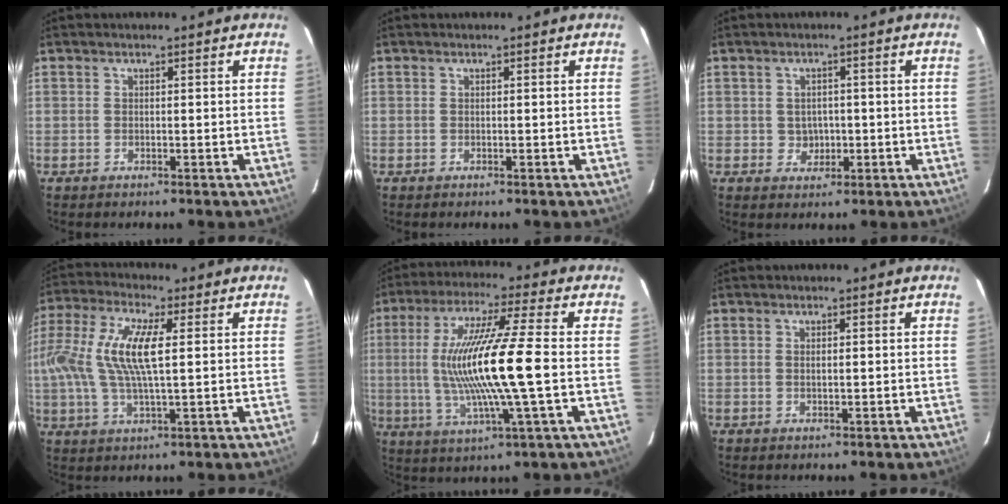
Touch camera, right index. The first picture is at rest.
{"total": 0.0}
{"total": 3.1, "force": [-0.3, 3.0, 0.8], "torque": [-0.013, 0.007, 0.004]}
{"total": 14.5, "force": [1.9, 4.4, 13.7], "torque": [-0.268, 0.008, 0.030]}
{"total": 17.1, "force": [-0.7, 0.5, 17.1], "torque": [-0.319, -0.008, -0.007]}
{"total": 1.0, "force": [0.1, 0.3, 0.9], "torque": [-0.016, 0.002, 0.001]}